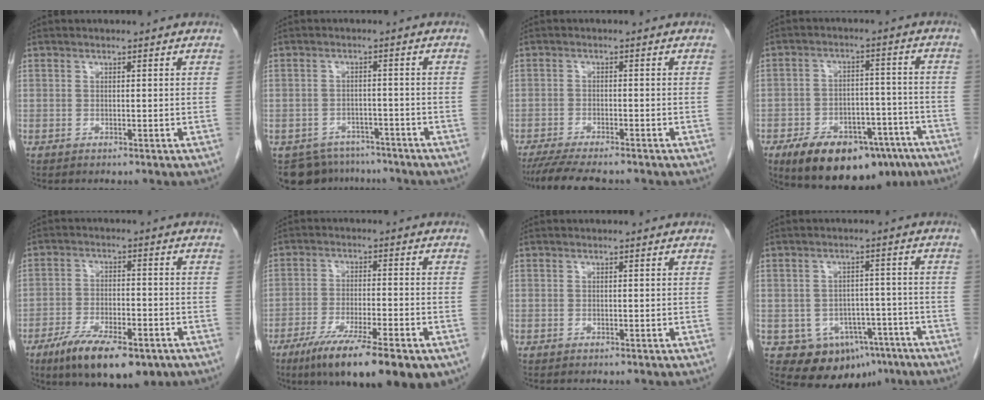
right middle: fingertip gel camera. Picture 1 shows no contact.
{"total": 8.5, "force": [-7.1, 4.5, 0.9], "torque": [-0.012, 0.004, -0.094]}
{"total": 8.7, "force": [-7.5, 1.2, 4.3], "torque": [-0.065, -0.018, -0.118]}
{"total": 17.4, "force": [-12.0, 8.4, 9.5], "torque": [-0.133, 0.018, -0.174]}
{"total": 12.6, "force": [-8.0, 4.2, 8.8], "torque": [-0.142, -0.014, -0.126]}
{"total": 15.4, "force": [-9.6, 2.6, 11.8], "torque": [-0.157, -0.030, -0.151]}
{"total": 0.0}
{"total": 9.8, "force": [-5.2, 7.1, 4.2], "torque": [-0.050, 0.018, -0.061]}